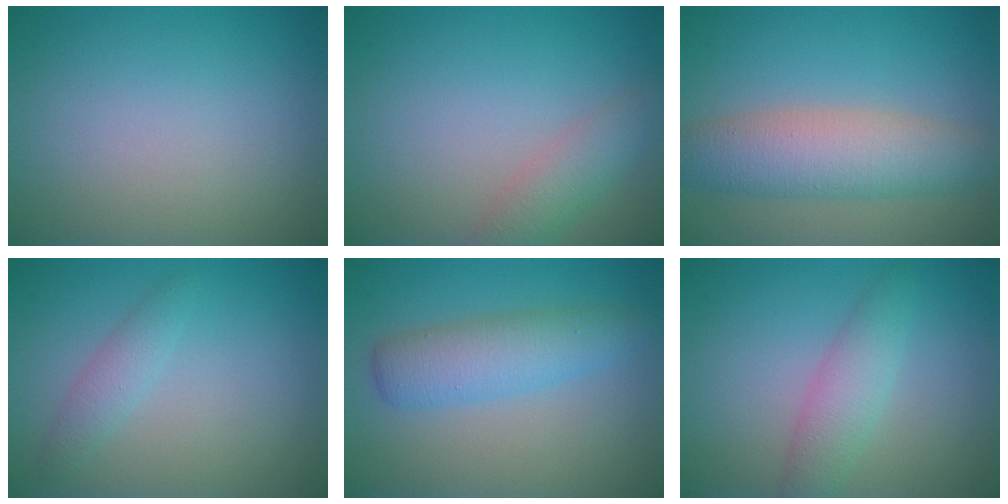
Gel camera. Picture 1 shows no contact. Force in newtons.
{"total": 2.5, "press": 2.5, "slide": 0.1}
{"total": 5.8, "press": 5.8, "slide": 0.2}
{"total": 1.7, "press": 1.7, "slide": 0.0}
{"total": 4.1, "press": 4.1, "slide": 0.2}
{"total": 2.9, "press": 2.9, "slide": 0.0}